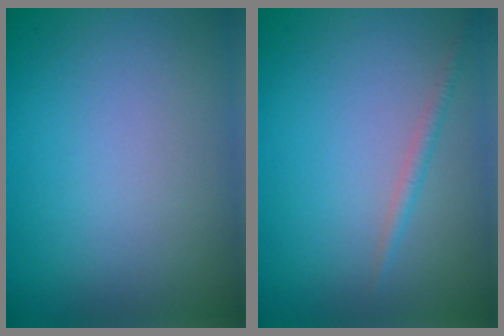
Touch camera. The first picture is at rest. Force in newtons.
{"total": 1.1, "press": 1.1, "slide": 0.0}